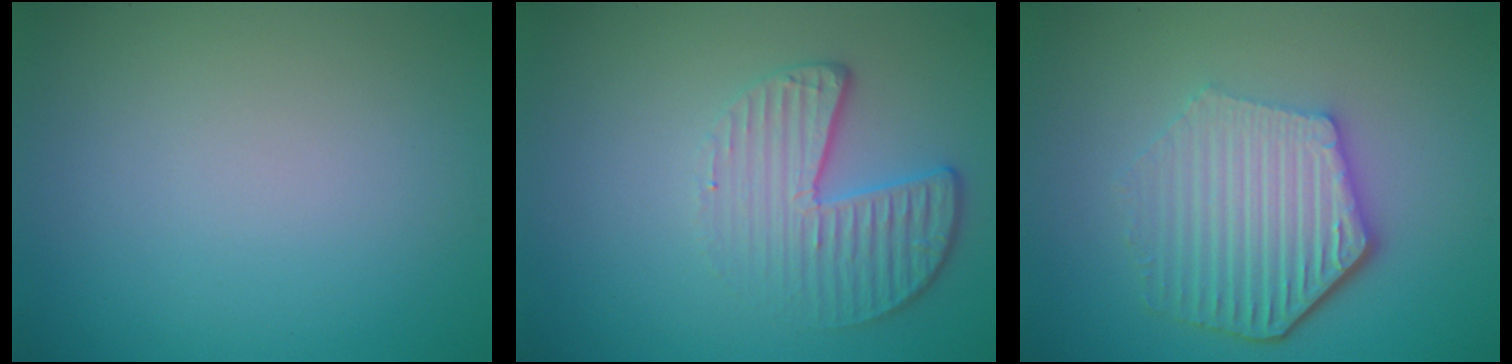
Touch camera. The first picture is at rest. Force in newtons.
{"total": 4.4, "press": 3.1, "slide": 3.1}
{"total": 6.1, "press": 4.6, "slide": 4.0}